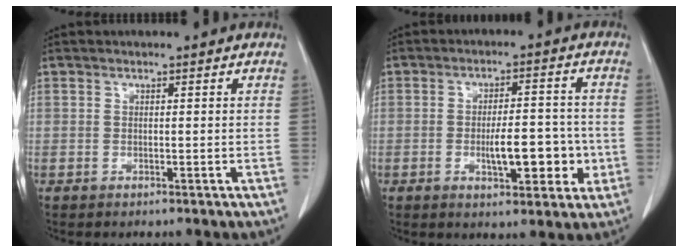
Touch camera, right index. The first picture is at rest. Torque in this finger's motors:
{"motor_torque": [0.37, -0.09, 0.28, 0.04]}